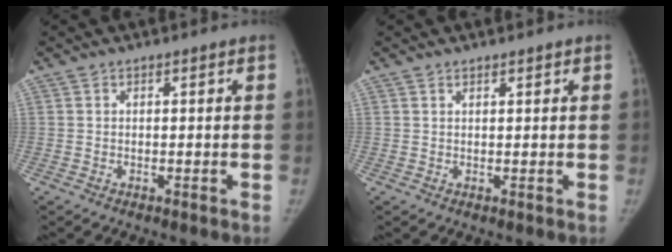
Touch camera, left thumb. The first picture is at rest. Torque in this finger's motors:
{"motor_torque": [-0.30, -0.15, -0.06, 0.17, -0.06]}